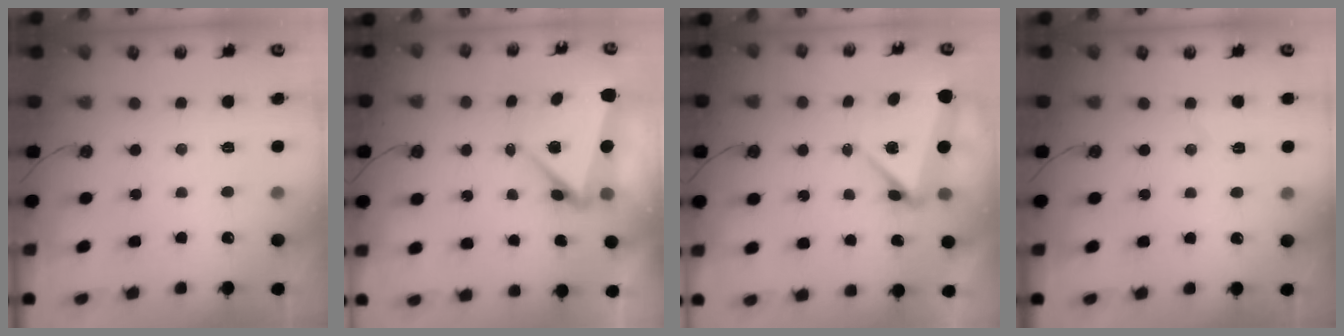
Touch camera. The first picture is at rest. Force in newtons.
{"total": 6.3, "press": 6.2, "slide": 1.1}
{"total": 5.5, "press": 5.1, "slide": 2.0}
{"total": 4.4, "press": 4.3, "slide": 0.9}